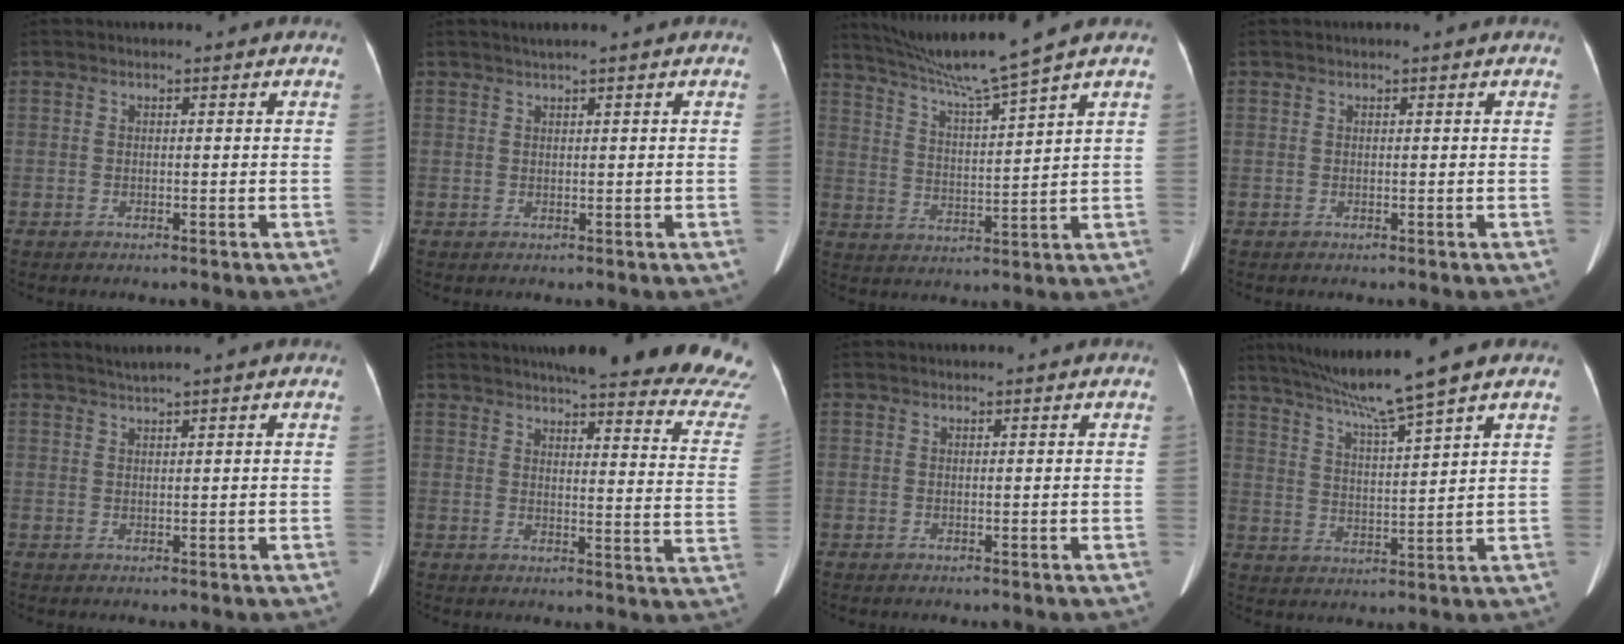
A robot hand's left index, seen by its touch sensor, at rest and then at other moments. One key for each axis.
{"total": 1.4, "fx": 1.0, "fy": -0.3, "fz": 0.9, "tx": -0.020, "ty": 0.007, "tz": 0.023}
{"total": 10.6, "fx": 8.8, "fy": -2.7, "fz": 5.1, "tx": -0.092, "ty": -0.006, "tz": 0.162}
{"total": 0.0}
{"total": 1.7, "fx": 1.4, "fy": -0.6, "fz": 0.9, "tx": -0.018, "ty": 0.006, "tz": 0.031}
{"total": 26.8, "fx": 24.6, "fy": 2.4, "fz": 10.3, "tx": -0.123, "ty": -0.089, "tz": 0.269}
{"total": 0.0}
{"total": 10.7, "fx": 8.5, "fy": -2.0, "fz": 6.1, "tx": -0.106, "ty": 0.007, "tz": 0.151}